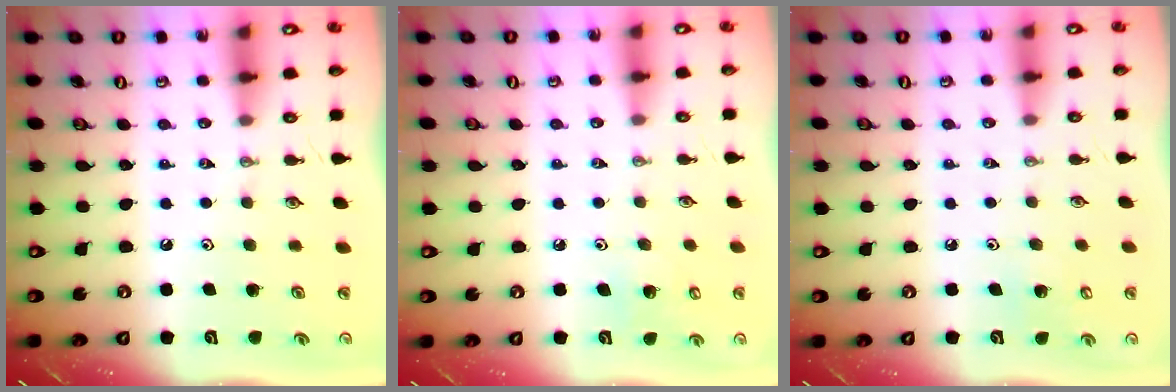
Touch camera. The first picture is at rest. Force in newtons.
{"total": 6.4, "press": 6.4, "slide": 0.5}
{"total": 5.6, "press": 5.6, "slide": 0.4}